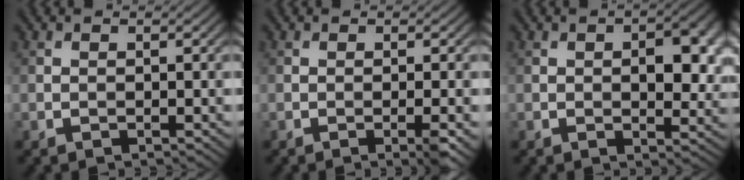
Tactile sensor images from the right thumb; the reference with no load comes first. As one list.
[{"total": 2.4, "force": [-0.6, 0.2, 2.3], "torque": [-0.037, 0.002, -0.014]}, {"total": 6.7, "force": [0.7, 3.4, 5.7], "torque": [-0.076, 0.000, 0.013]}]